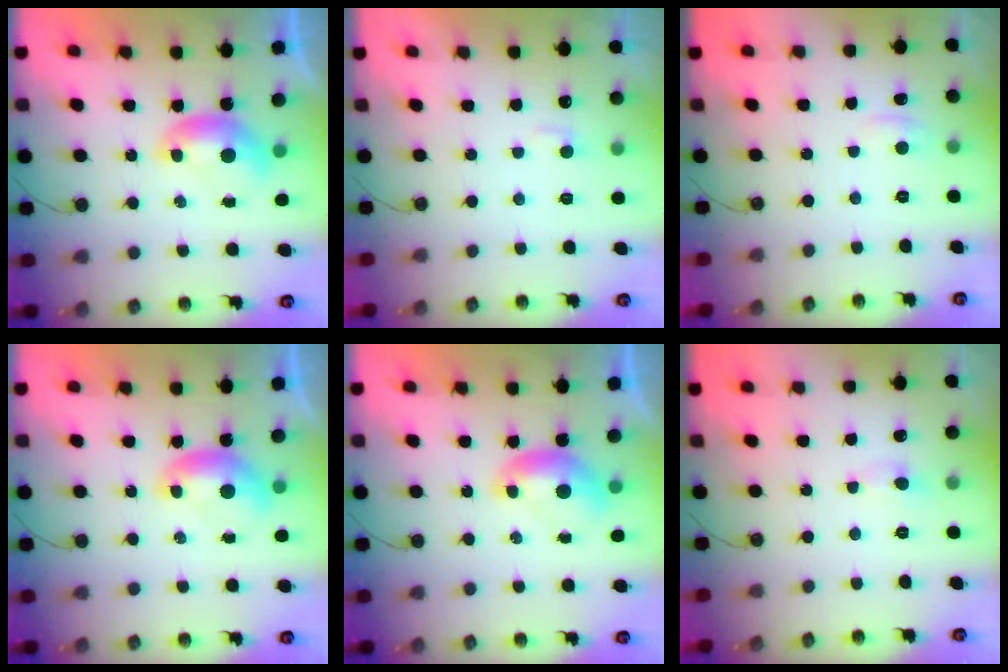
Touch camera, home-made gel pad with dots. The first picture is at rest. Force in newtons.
{"total": 2.8, "press": 2.7, "slide": 0.4}
{"total": 1.5, "press": 1.3, "slide": 0.7}
{"total": 0.0}
{"total": 0.0}
{"total": 1.4, "press": 1.2, "slide": 0.6}